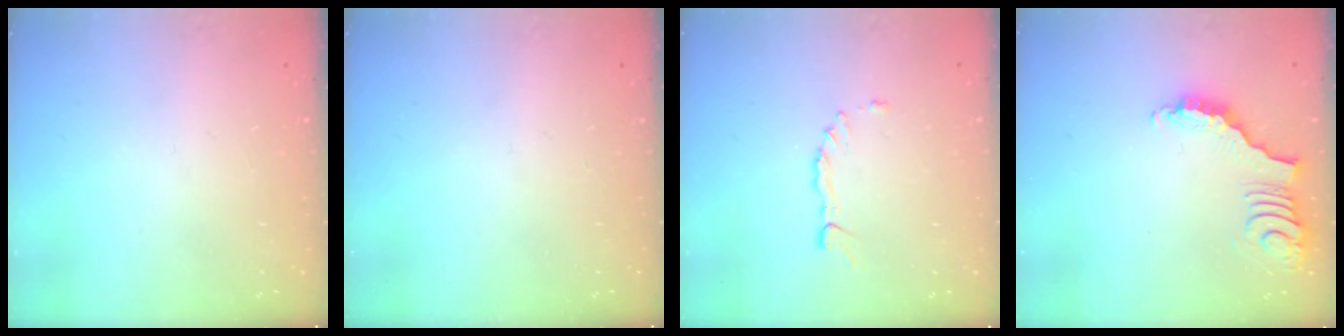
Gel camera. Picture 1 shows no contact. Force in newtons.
{"total": 0.0}
{"total": 2.2, "press": 2.2, "slide": 0.3}
{"total": 3.8, "press": 3.7, "slide": 0.7}